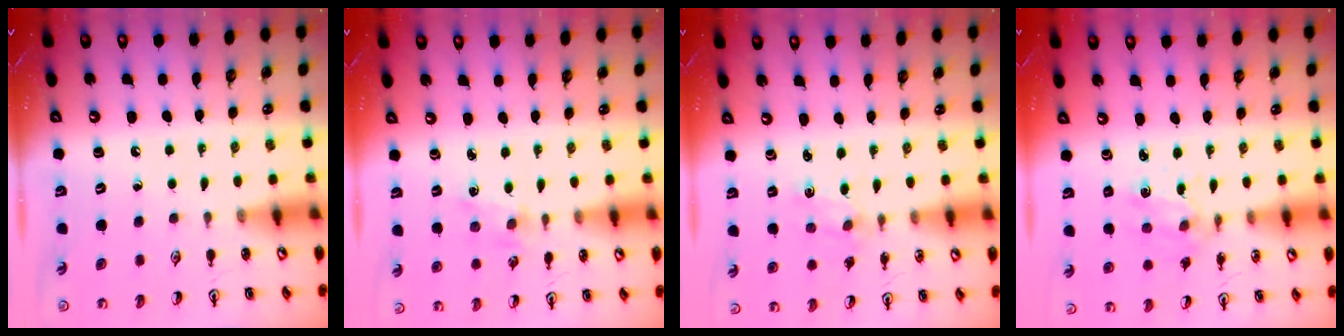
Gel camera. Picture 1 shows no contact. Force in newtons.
{"total": 2.5, "press": 2.4, "slide": 0.3}
{"total": 0.6, "press": 0.6, "slide": 0.2}
{"total": 1.8, "press": 1.8, "slide": 0.3}